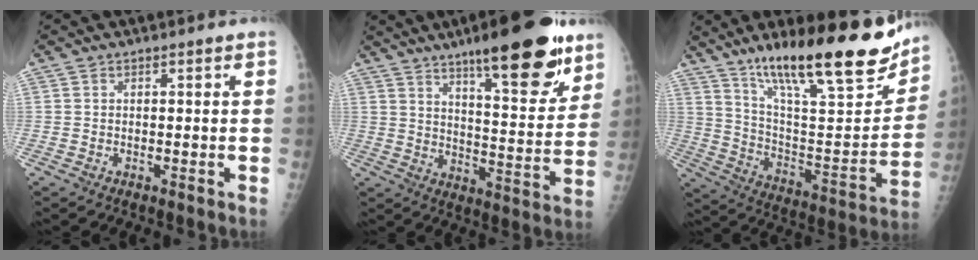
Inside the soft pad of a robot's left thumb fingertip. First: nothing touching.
{"total": 19.9, "force": [12.8, 5.1, 14.4], "torque": [-0.173, -0.067, 0.192]}
{"total": 27.3, "force": [18.4, 6.6, 19.1], "torque": [-0.267, -0.069, 0.301]}